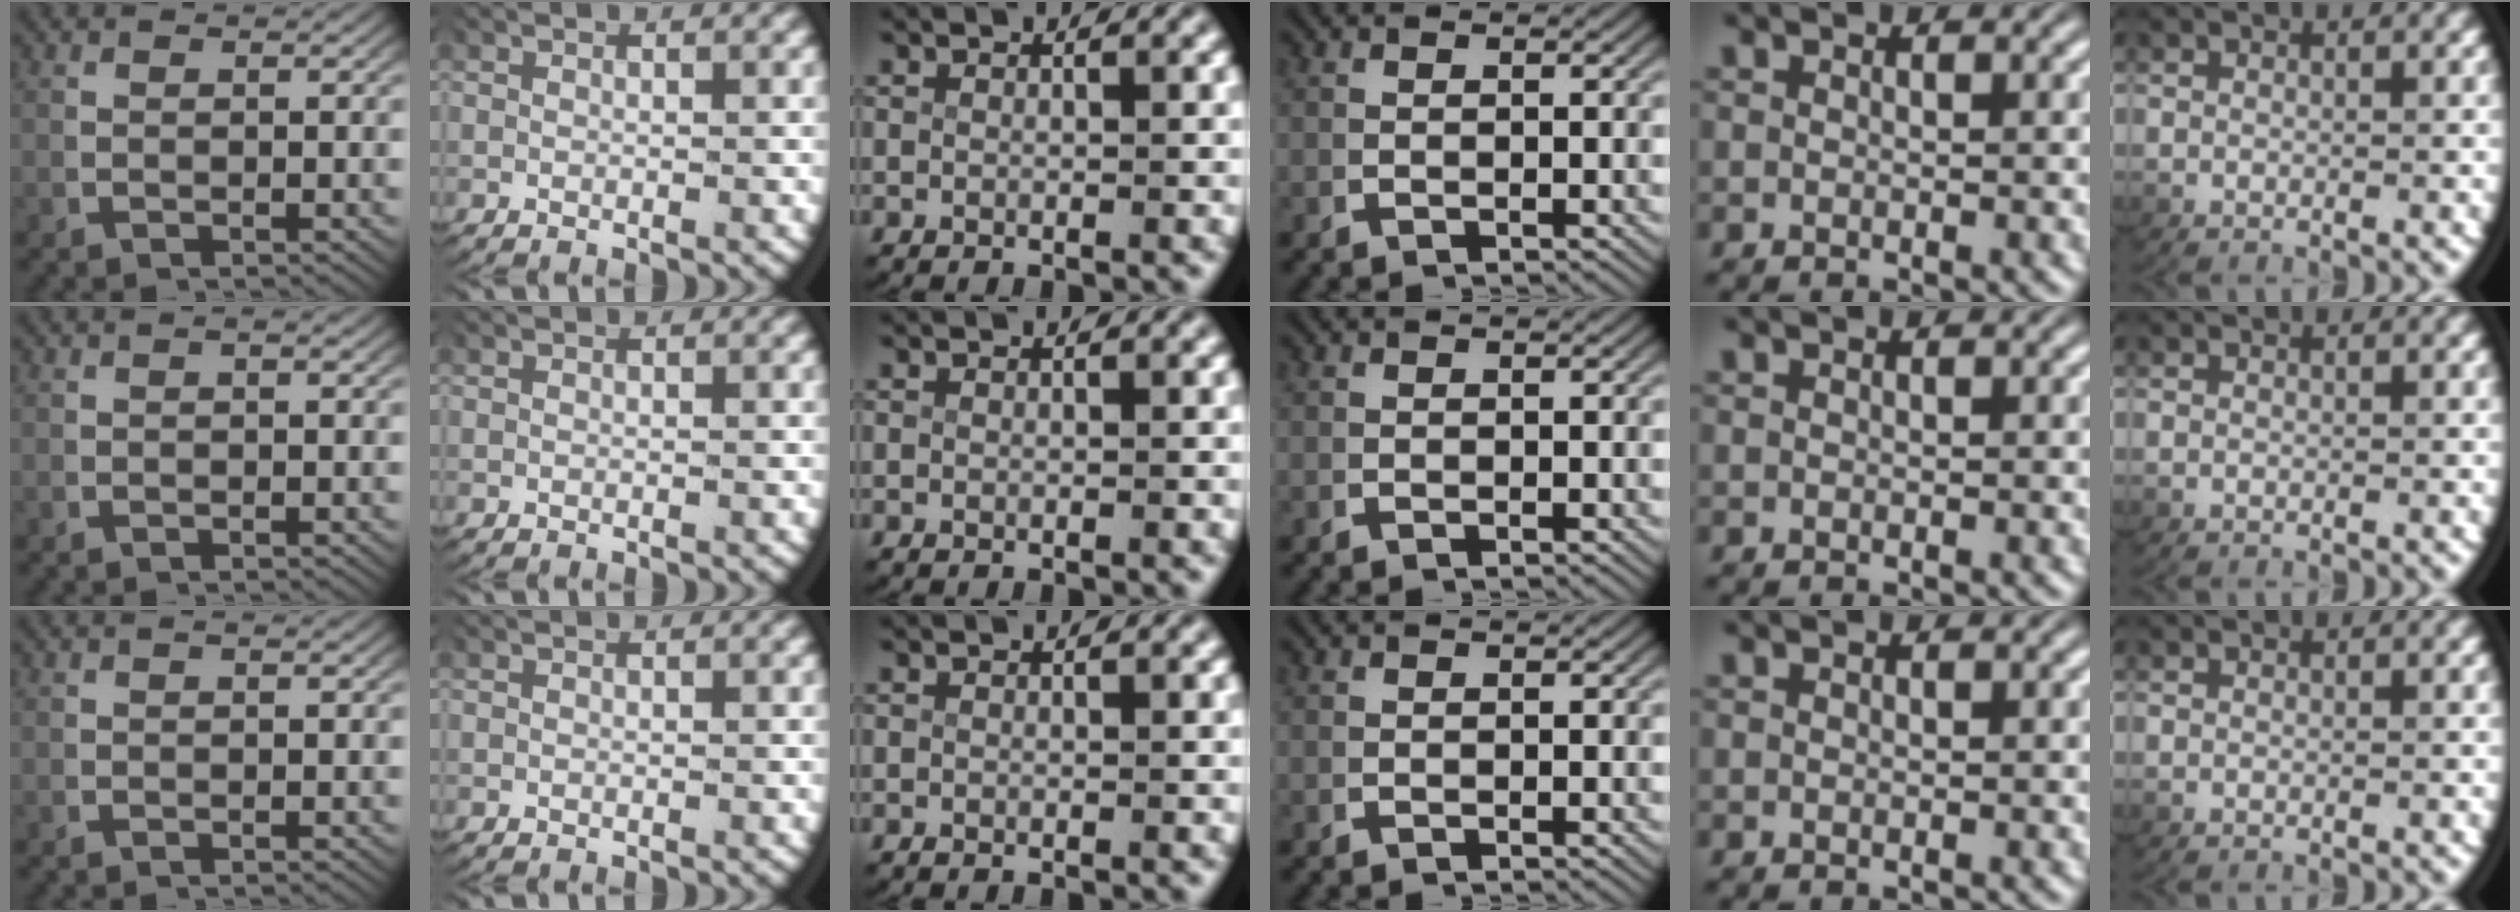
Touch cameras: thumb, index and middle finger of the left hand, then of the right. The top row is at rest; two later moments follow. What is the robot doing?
{"motion": "lift_and_place", "object": "paper"}